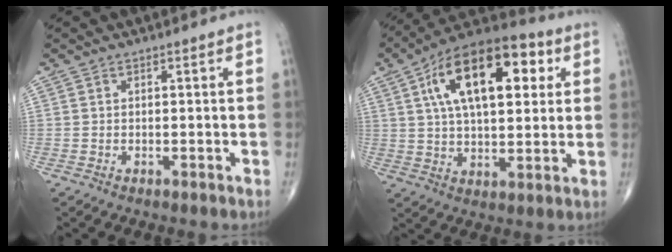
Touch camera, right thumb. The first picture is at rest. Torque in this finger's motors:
{"motor_torque": [-0.54, 1.54, 1.66, 0.81, 0.19]}